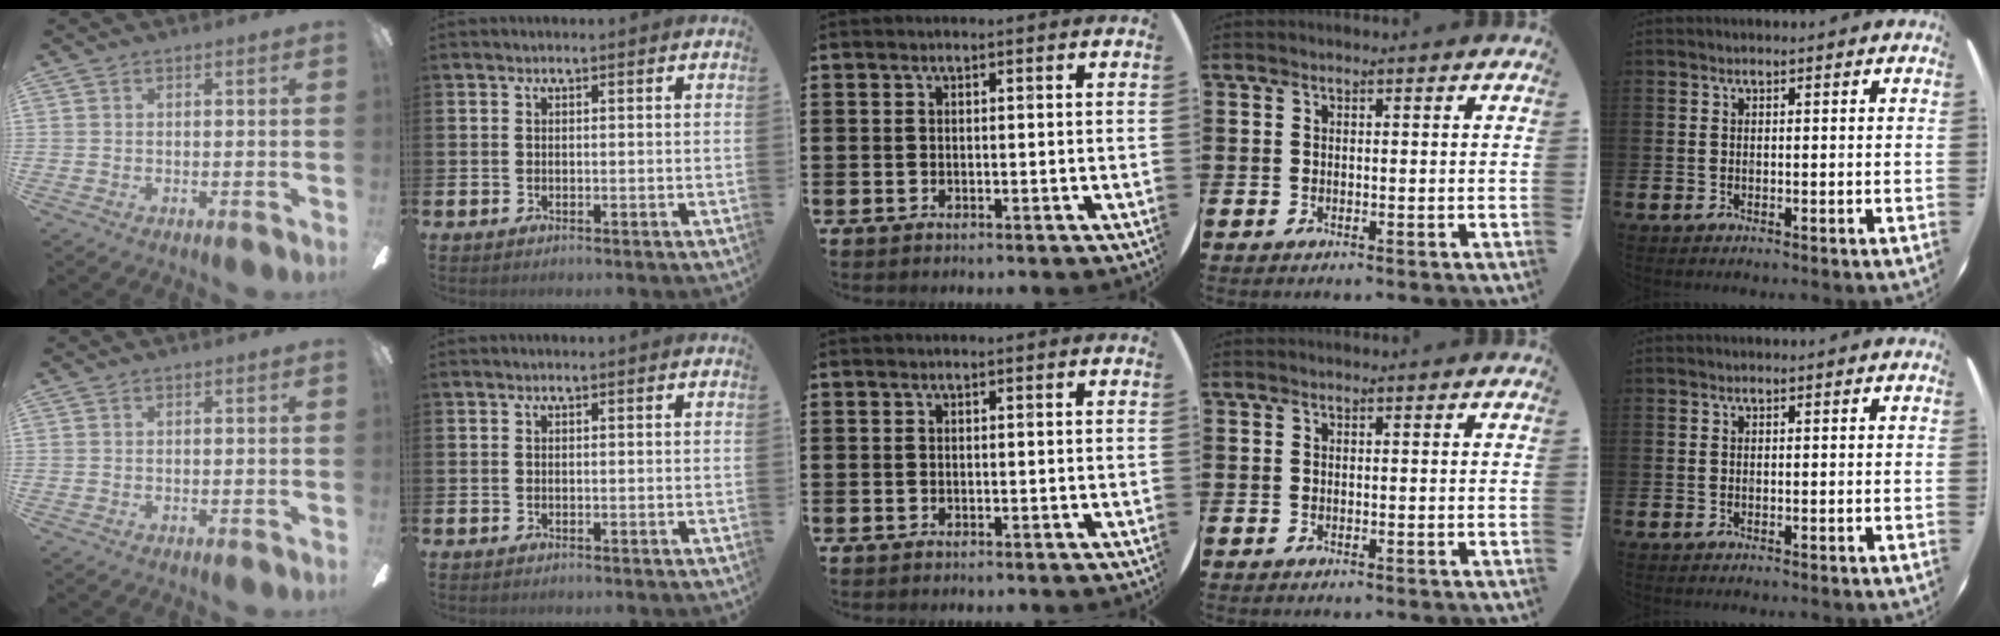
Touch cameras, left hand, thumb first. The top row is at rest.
{}